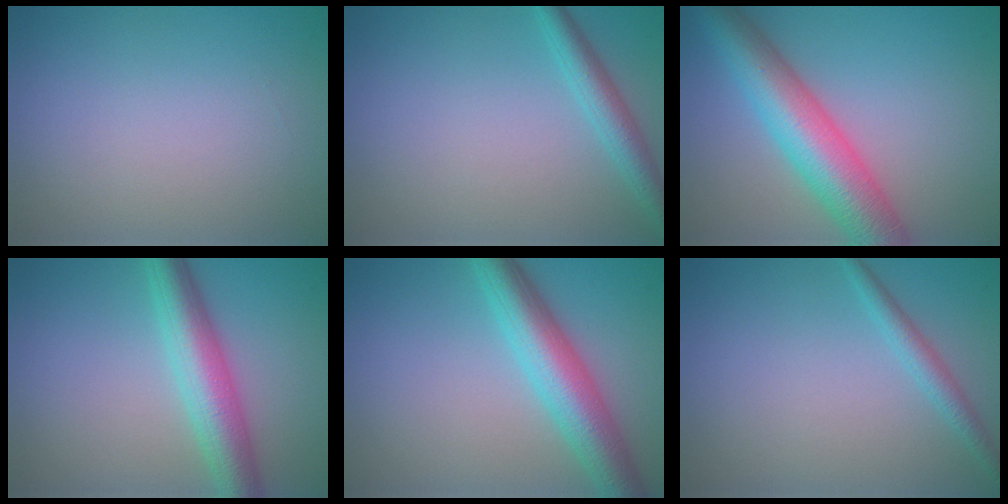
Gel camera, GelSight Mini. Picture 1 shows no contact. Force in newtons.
{"total": 2.6, "press": 2.6, "slide": 0.1}
{"total": 8.2, "press": 8.2, "slide": 0.1}
{"total": 5.7, "press": 5.7, "slide": 0.1}
{"total": 6.4, "press": 6.4, "slide": 0.2}
{"total": 1.8, "press": 1.8, "slide": 0.1}